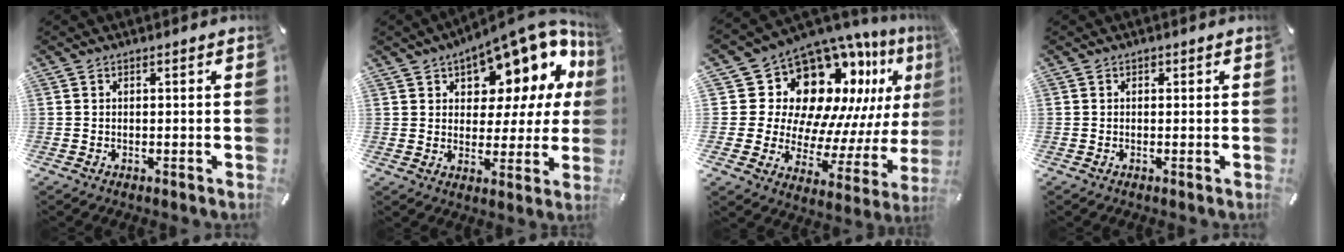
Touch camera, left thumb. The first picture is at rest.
{"total": 12.8, "force": [9.6, 6.2, 5.8], "torque": [-0.088, -0.085, 0.164]}
{"total": 18.8, "force": [11.1, 11.7, 9.8], "torque": [-0.177, -0.118, 0.209]}
{"total": 0.6, "force": [0.1, 0.5, 0.1], "torque": [0.000, 0.005, 0.001]}